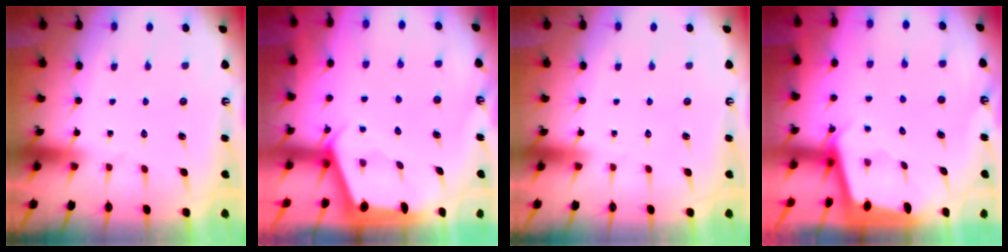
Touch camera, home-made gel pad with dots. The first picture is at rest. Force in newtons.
{"total": 2.4, "press": 2.4, "slide": 0.3}
{"total": 0.0}
{"total": 1.7, "press": 1.7, "slide": 0.1}